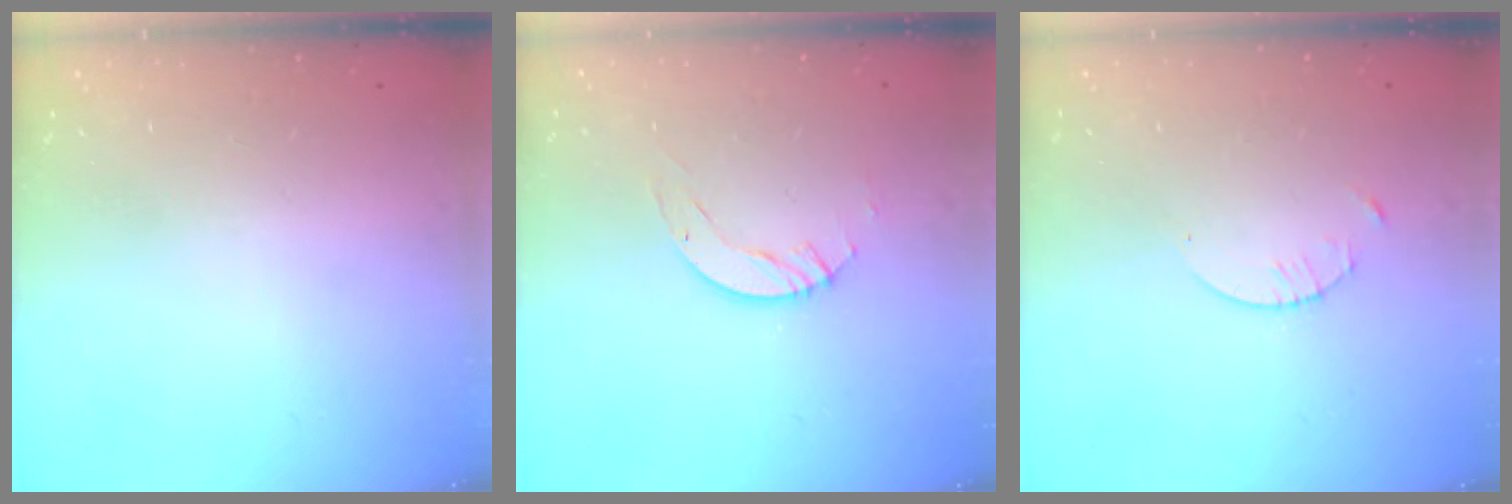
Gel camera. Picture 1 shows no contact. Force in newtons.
{"total": 4.1, "press": 4.1, "slide": 0.4}
{"total": 1.3, "press": 1.3, "slide": 0.2}